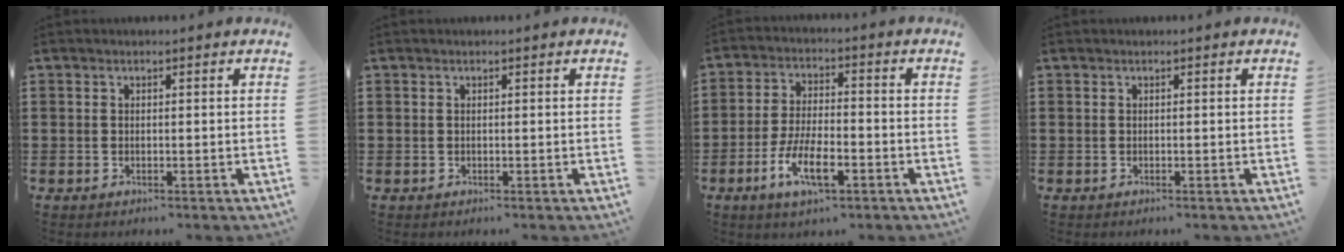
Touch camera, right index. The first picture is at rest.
{"total": 0.0}
{"total": 8.3, "force": [-3.8, 2.8, 6.8], "torque": [-0.151, -0.012, -0.072]}
{"total": 0.0}